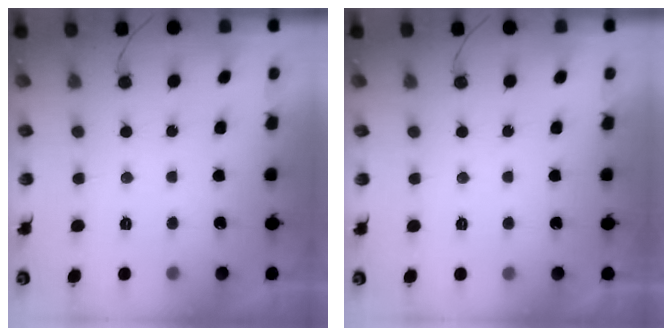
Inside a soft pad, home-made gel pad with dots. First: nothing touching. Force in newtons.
{"total": 1.7, "press": 1.7, "slide": 0.0}